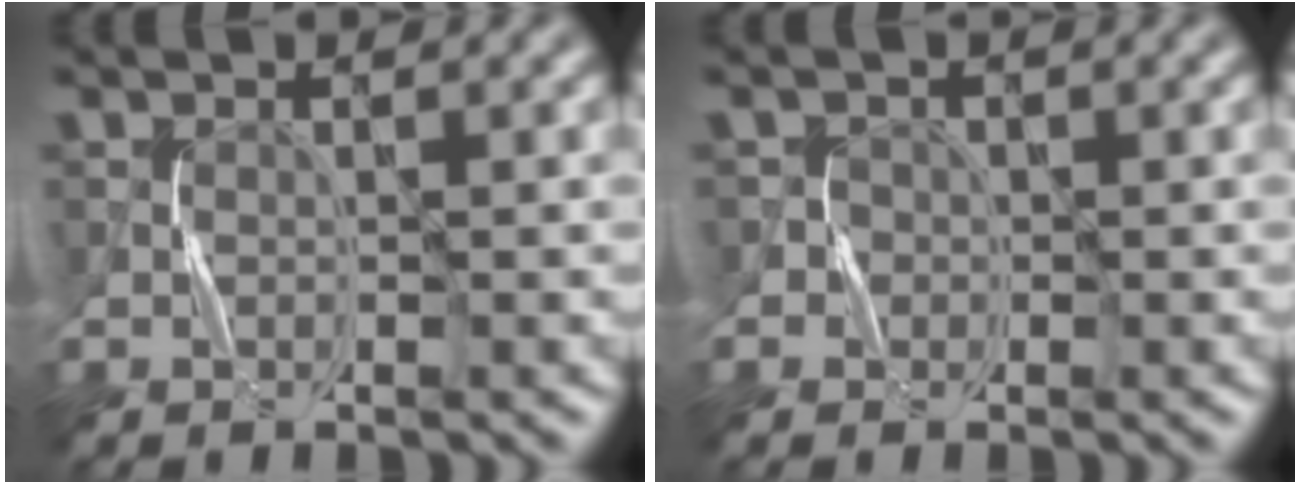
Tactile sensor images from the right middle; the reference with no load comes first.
{"total": 2.2, "force": [-0.4, 2.1, 0.5], "torque": [0.000, 0.022, -0.033]}